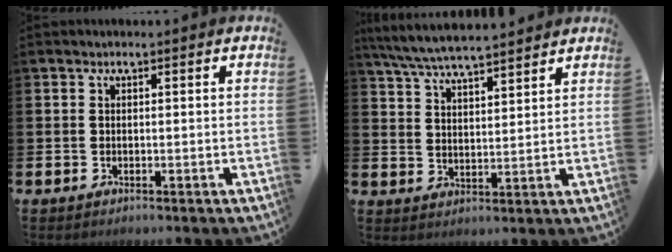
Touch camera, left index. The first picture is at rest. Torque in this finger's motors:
{"motor_torque": [1.06, -1.07, 0.81, 0.21]}